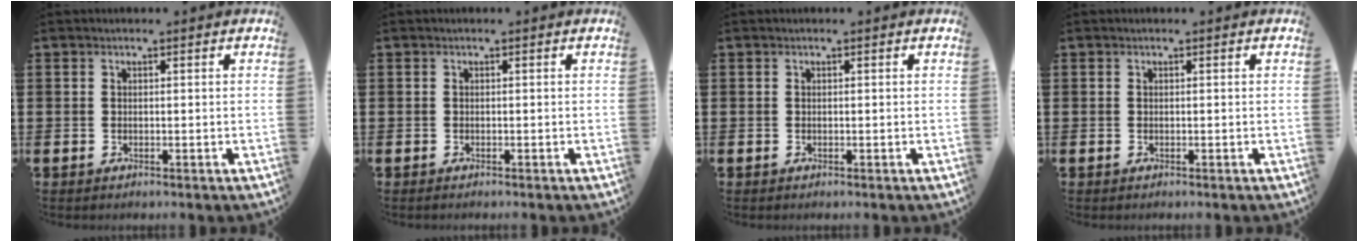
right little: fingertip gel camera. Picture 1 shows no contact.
{"total": 0.0}
{"total": 0.0}
{"total": 0.0}